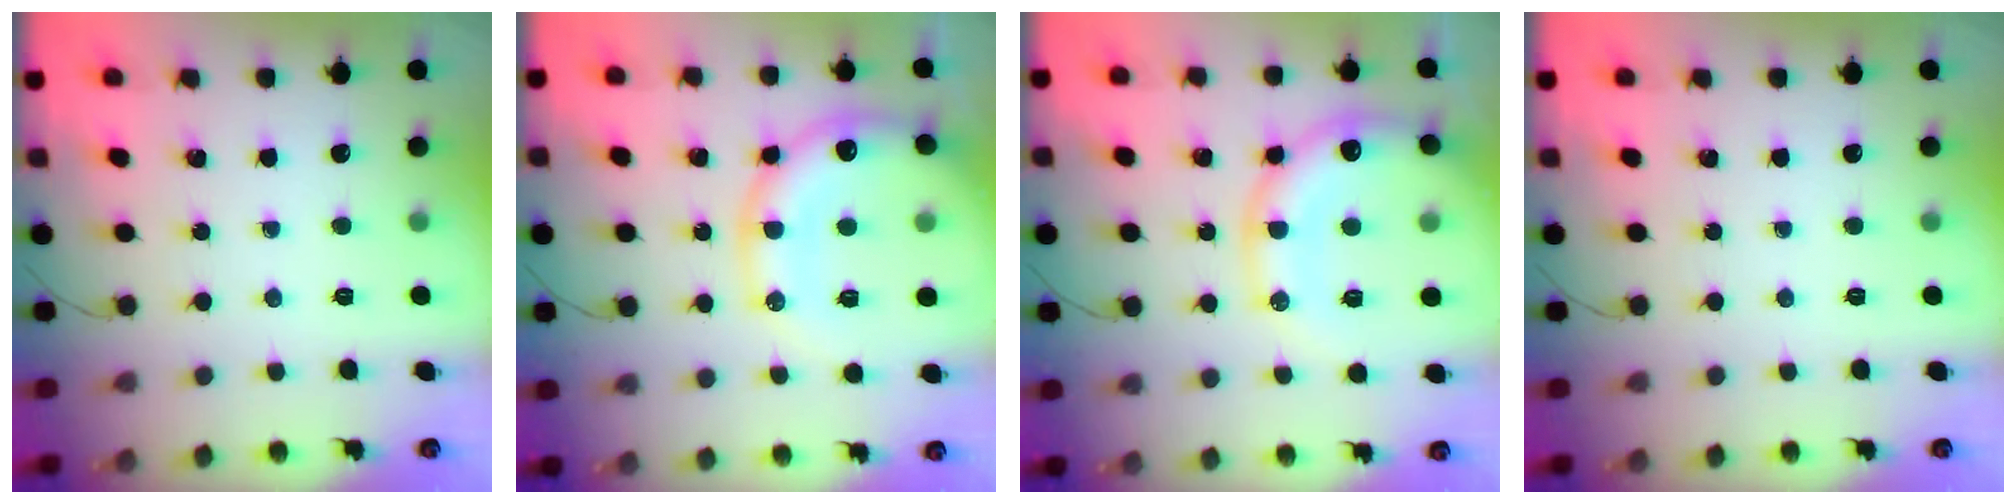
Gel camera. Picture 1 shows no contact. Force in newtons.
{"total": 20.2, "press": 19.9, "slide": 3.5}
{"total": 19.8, "press": 19.5, "slide": 3.2}
{"total": 0.0}